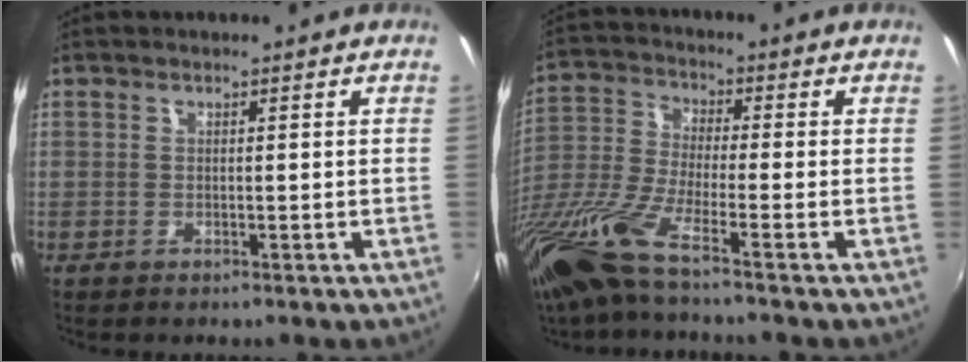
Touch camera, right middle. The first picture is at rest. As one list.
[{"total": 13.4, "force": [-9.6, 0.6, 9.3], "torque": [-0.204, -0.031, -0.196]}]